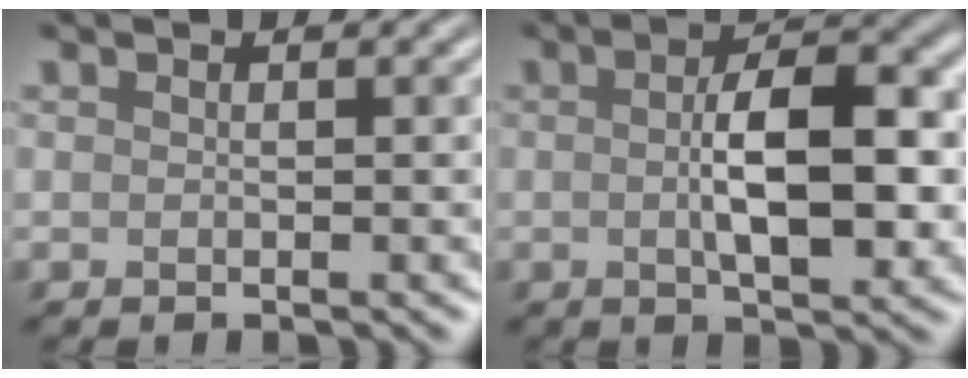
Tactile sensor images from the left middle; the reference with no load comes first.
{"total": 7.5, "force": [-0.1, 3.0, 6.9], "torque": [-0.112, 0.001, -0.003]}